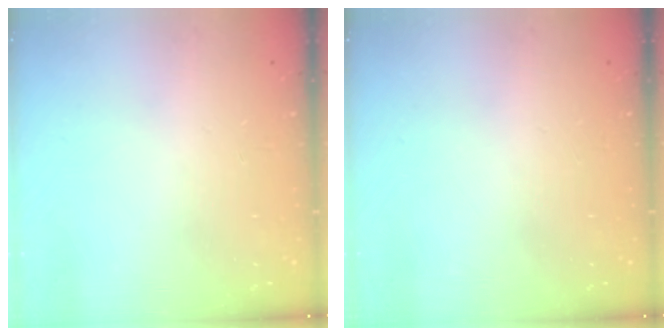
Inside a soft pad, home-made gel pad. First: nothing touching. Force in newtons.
{"total": 0.0}